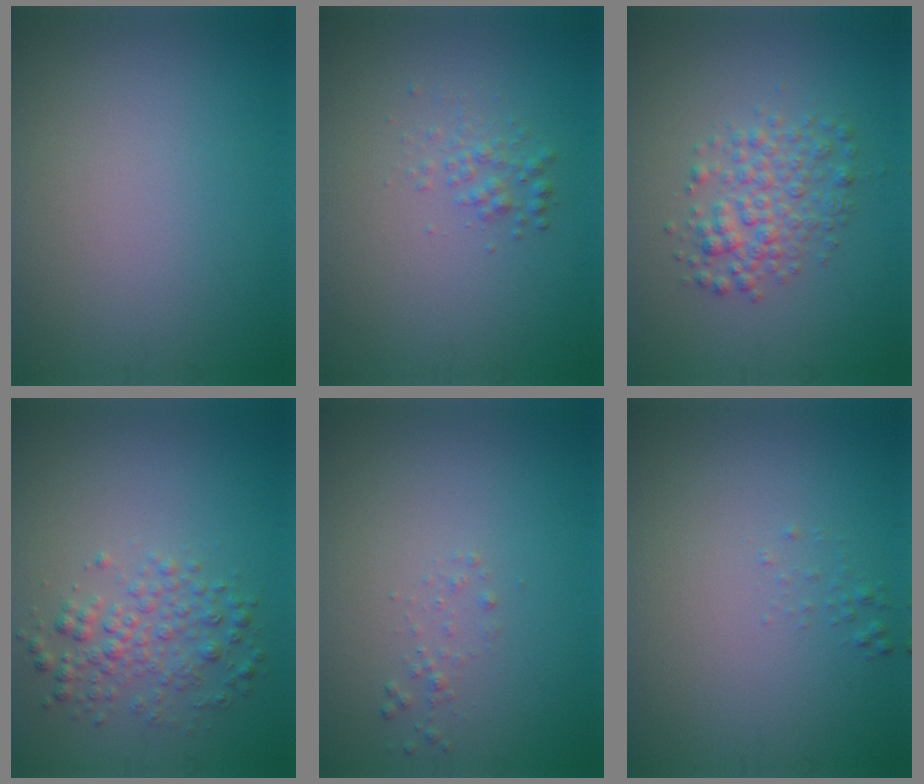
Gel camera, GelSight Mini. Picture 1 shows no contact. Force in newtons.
{"total": 1.5, "press": 1.5, "slide": 0.1}
{"total": 3.4, "press": 3.4, "slide": 0.1}
{"total": 3.0, "press": 3.0, "slide": 0.0}
{"total": 0.7, "press": 0.7, "slide": 0.0}
{"total": 0.5, "press": 0.5, "slide": 0.0}